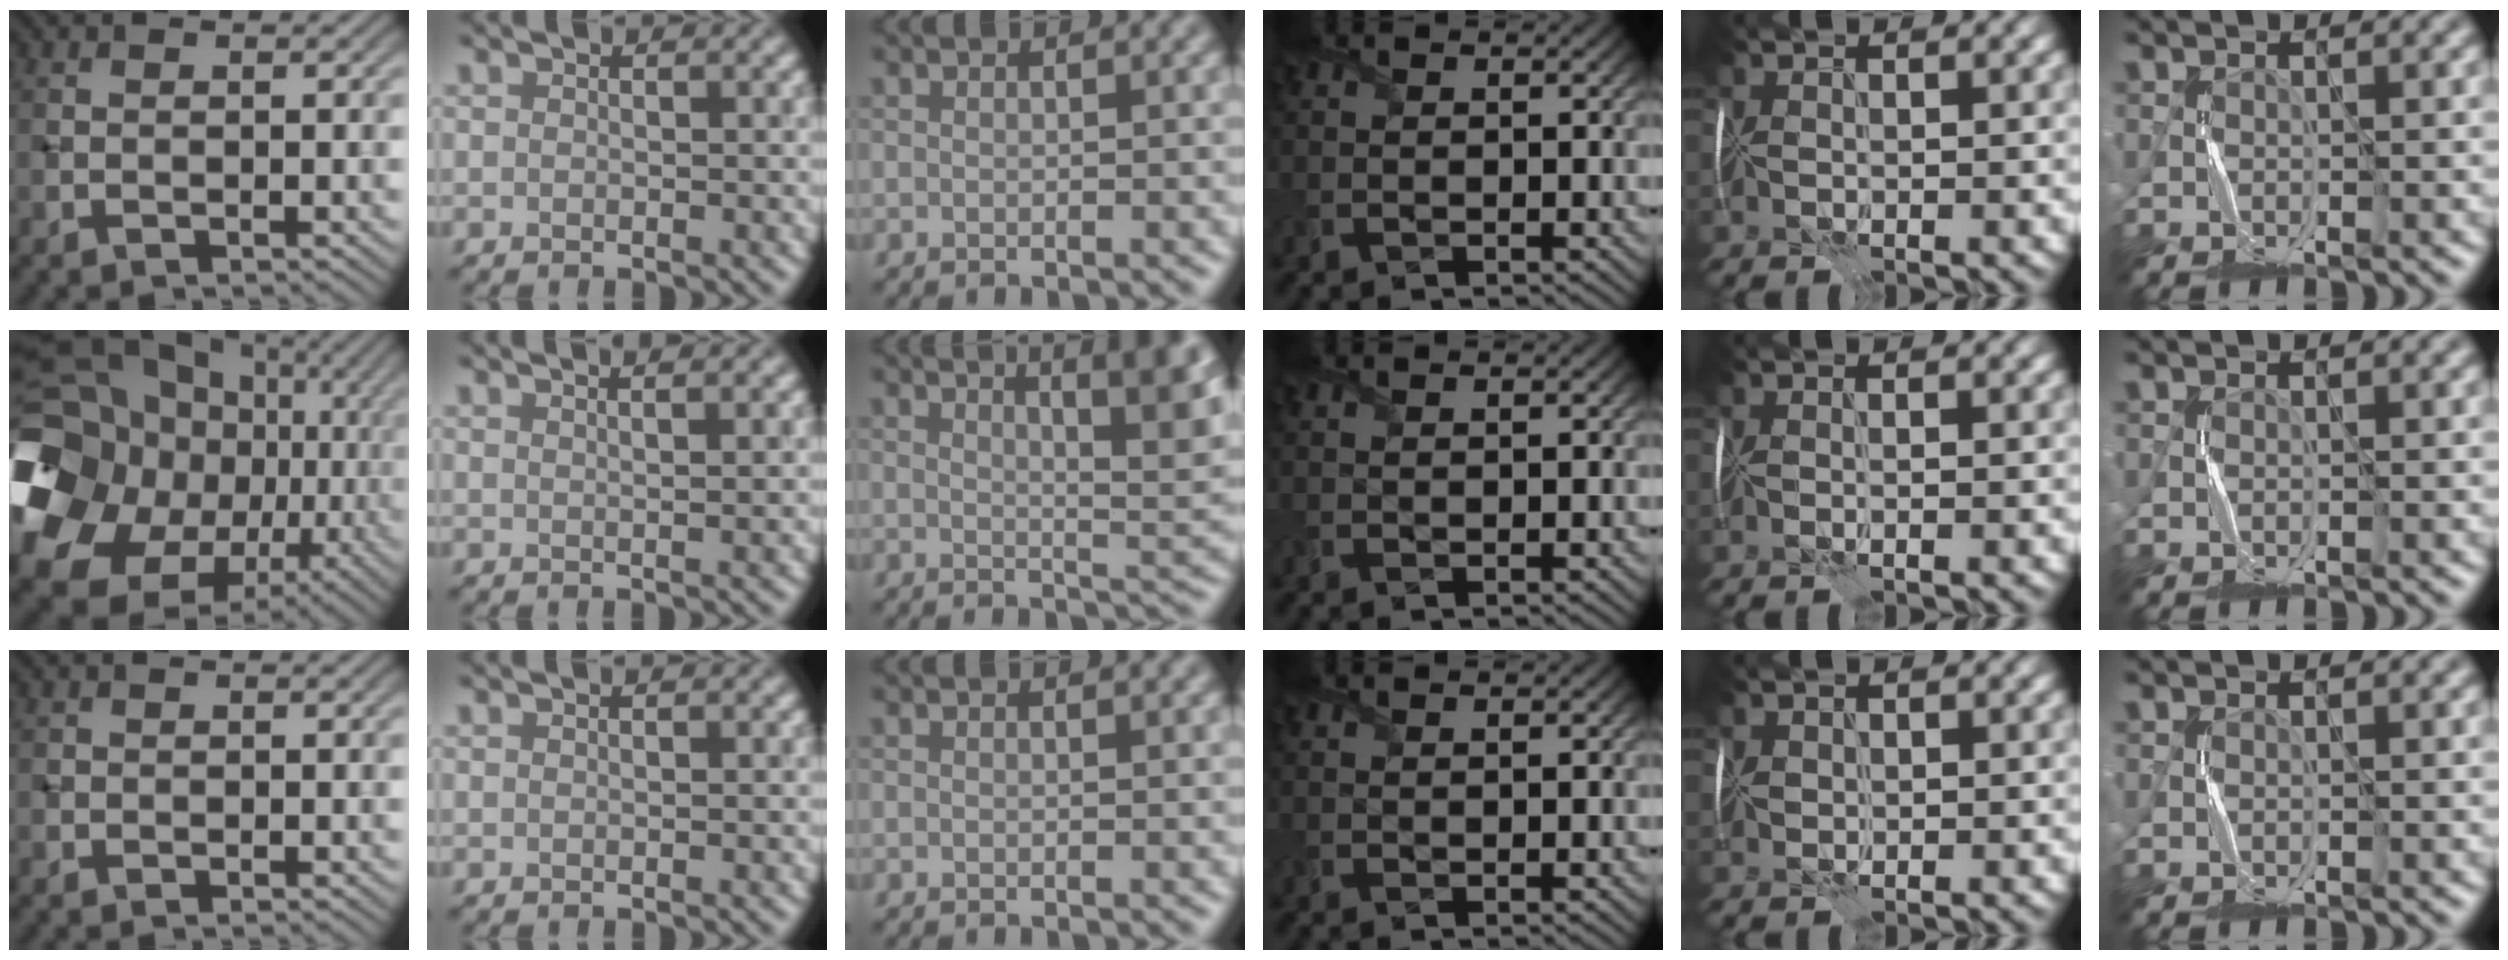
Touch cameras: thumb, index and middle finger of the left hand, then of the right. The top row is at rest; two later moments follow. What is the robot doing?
{"motion": "fold", "object": "memory foam"}